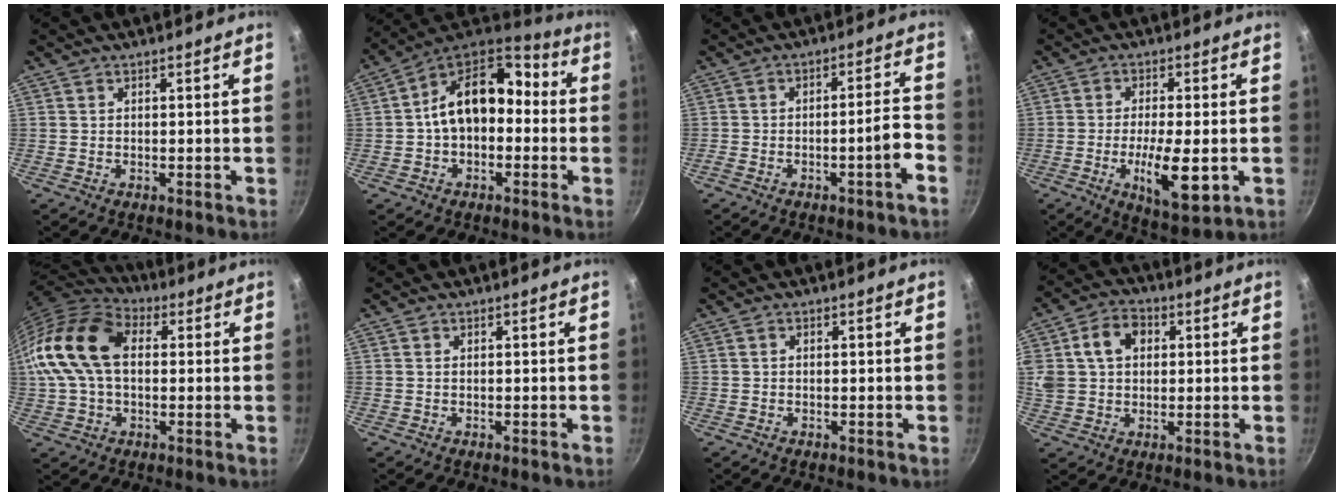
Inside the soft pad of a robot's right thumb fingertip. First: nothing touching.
{"total": 16.1, "force": [-0.2, 11.0, 11.7], "torque": [-0.157, 0.058, -0.018]}
{"total": 5.5, "force": [-2.9, 0.2, 4.6], "torque": [-0.076, 0.035, -0.037]}
{"total": 10.7, "force": [-2.6, 3.3, 9.9], "torque": [-0.168, -0.004, -0.038]}
{"total": 18.5, "force": [2.3, 12.3, 13.7], "torque": [-0.261, 0.032, 0.026]}
{"total": 0.0}
{"total": 0.0}
{"total": 13.1, "force": [3.3, 10.2, 7.6], "torque": [-0.141, 0.023, 0.052]}